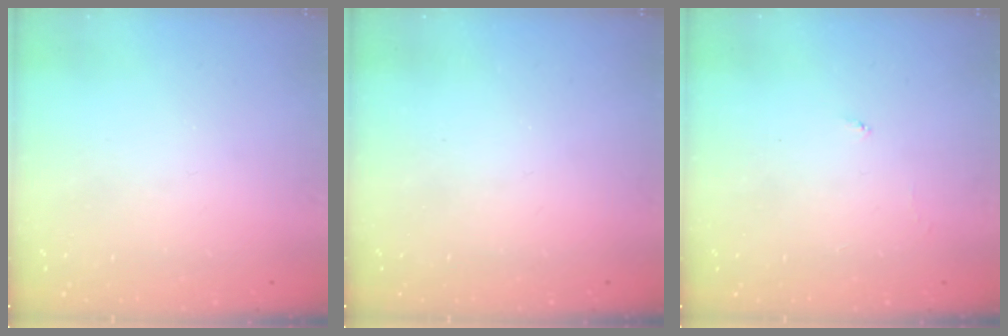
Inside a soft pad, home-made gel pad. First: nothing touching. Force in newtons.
{"total": 0.0}
{"total": 3.7, "press": 3.7, "slide": 0.5}